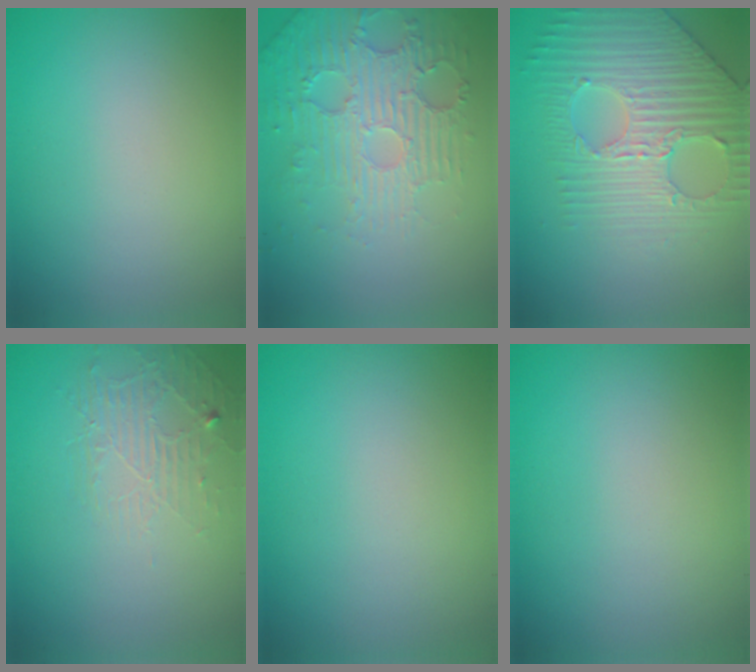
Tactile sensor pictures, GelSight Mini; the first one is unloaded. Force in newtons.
{"total": 5.4, "press": 3.6, "slide": 4.0}
{"total": 4.5, "press": 4.4, "slide": 1.0}
{"total": 1.8, "press": 0.8, "slide": 1.6}
{"total": 0.0}
{"total": 0.0}